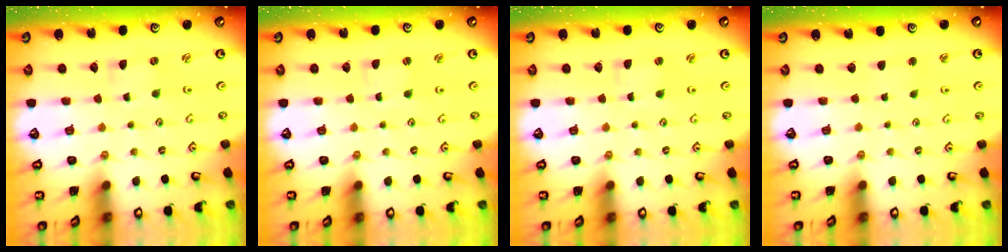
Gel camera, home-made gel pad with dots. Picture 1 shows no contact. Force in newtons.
{"total": 1.3, "press": 1.3, "slide": 0.1}
{"total": 1.3, "press": 1.3, "slide": 0.1}
{"total": 1.8, "press": 1.7, "slide": 0.3}